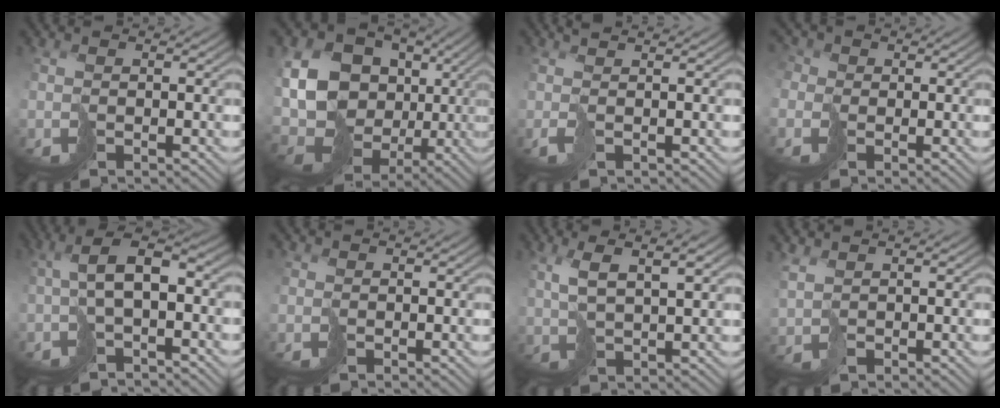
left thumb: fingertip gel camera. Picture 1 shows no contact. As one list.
[{"total": 17.4, "force": [0.2, 14.6, 9.5], "torque": [-0.244, -0.009, 0.018]}, {"total": 2.5, "force": [0.6, 0.7, 2.3], "torque": [-0.037, 0.010, 0.005]}, {"total": 4.2, "force": [-0.8, 3.8, 1.7], "torque": [-0.055, -0.004, -0.013]}, {"total": 7.3, "force": [-0.6, 2.9, 6.6], "torque": [-0.133, 0.011, -0.010]}, {"total": 0.9, "force": [0.1, 0.9, -0.1], "torque": [0.002, -0.003, 0.002]}, {"total": 6.6, "force": [3.3, 1.7, 5.4], "torque": [-0.096, 0.012, 0.069]}, {"total": 2.1, "force": [2.0, 0.5, 0.2], "torque": [-0.014, 0.005, 0.050]}]